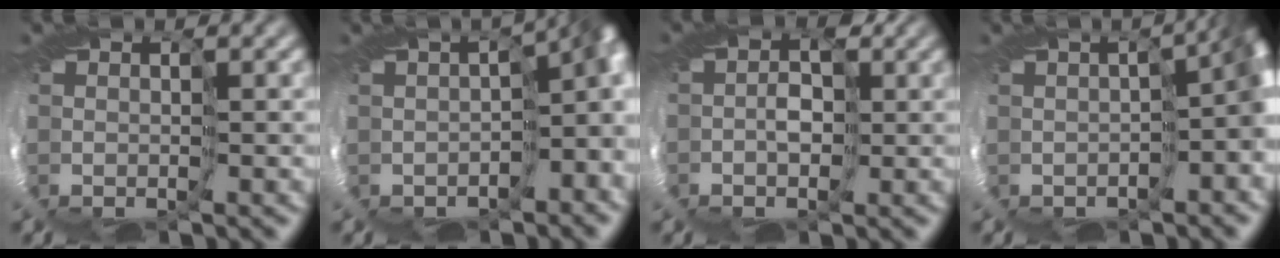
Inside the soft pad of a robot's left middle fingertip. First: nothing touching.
{"total": 8.8, "force": [-1.7, 4.9, 7.2], "torque": [-0.059, -0.023, -0.009]}
{"total": 2.3, "force": [-0.5, 1.9, 1.1], "torque": [-0.010, 0.001, -0.006]}
{"total": 7.0, "force": [-1.0, 2.8, 6.3], "torque": [-0.078, -0.026, -0.010]}